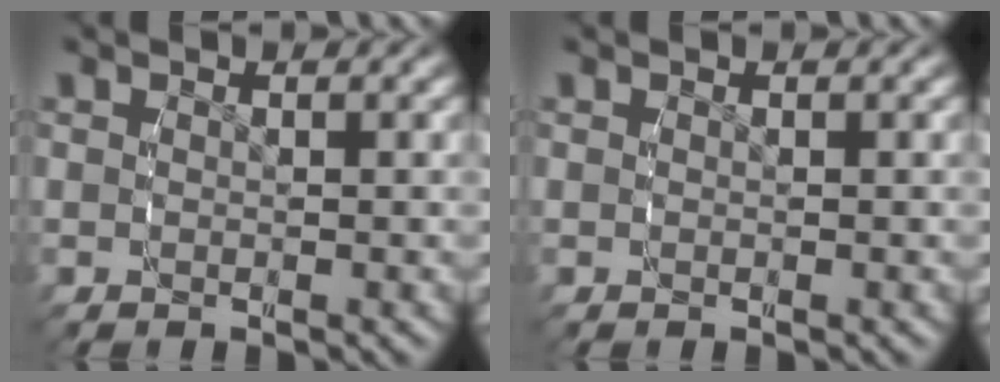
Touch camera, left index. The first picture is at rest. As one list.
[{"total": 0.0}]